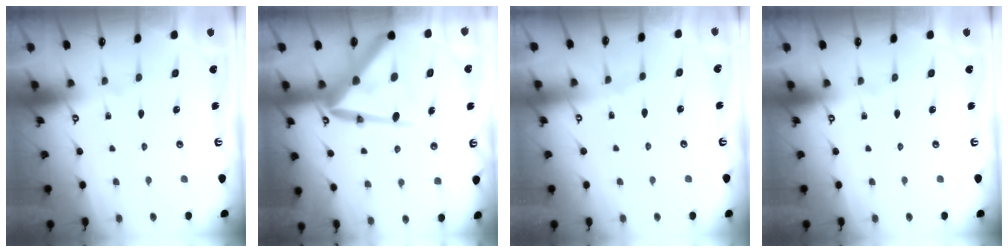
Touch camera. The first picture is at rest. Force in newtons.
{"total": 17.2, "press": 17.1, "slide": 1.6}
{"total": 1.9, "press": 1.8, "slide": 0.5}
{"total": 0.0}